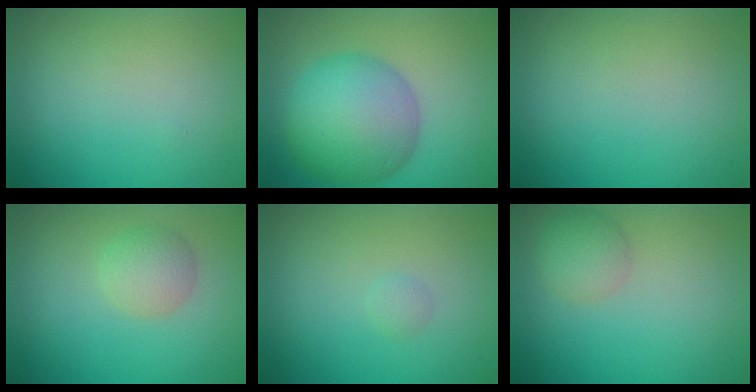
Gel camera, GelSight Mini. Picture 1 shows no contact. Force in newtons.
{"total": 9.2, "press": 9.2, "slide": 0.2}
{"total": 0.0}
{"total": 2.7, "press": 2.7, "slide": 0.2}
{"total": 0.7, "press": 0.7, "slide": 0.0}
{"total": 2.5, "press": 2.5, "slide": 0.1}